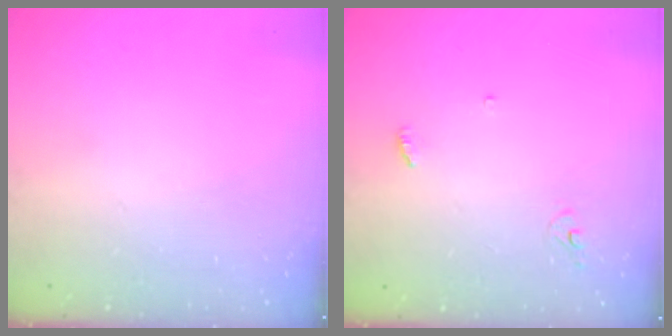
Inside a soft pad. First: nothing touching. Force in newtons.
{"total": 3.1, "press": 3.1, "slide": 0.2}